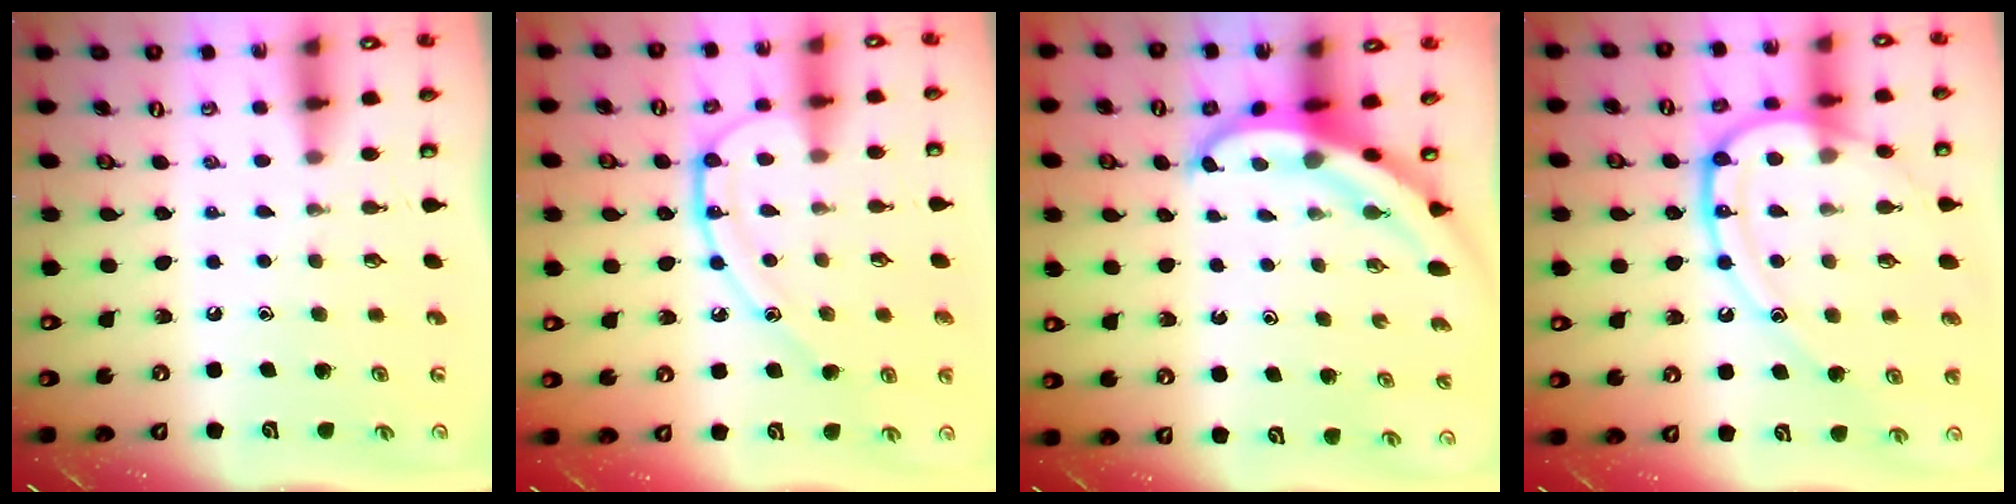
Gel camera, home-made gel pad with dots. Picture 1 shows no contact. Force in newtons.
{"total": 11.5, "press": 11.5, "slide": 0.4}
{"total": 5.1, "press": 5.1, "slide": 0.5}
{"total": 16.2, "press": 16.1, "slide": 1.5}